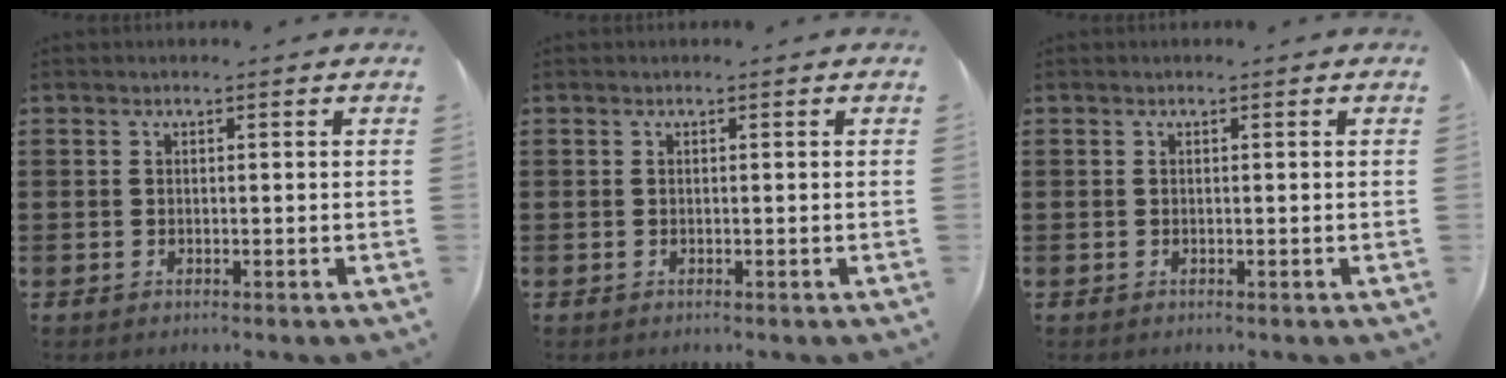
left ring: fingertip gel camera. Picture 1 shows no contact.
{"total": 0.0}
{"total": 0.0}